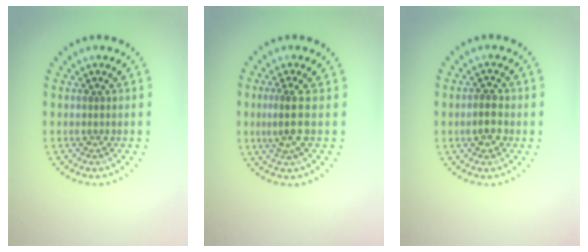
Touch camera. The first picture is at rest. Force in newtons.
{"total": 2.4, "press": 2.1, "slide": 1.3}
{"total": 1.9, "press": 1.9, "slide": 0.2}